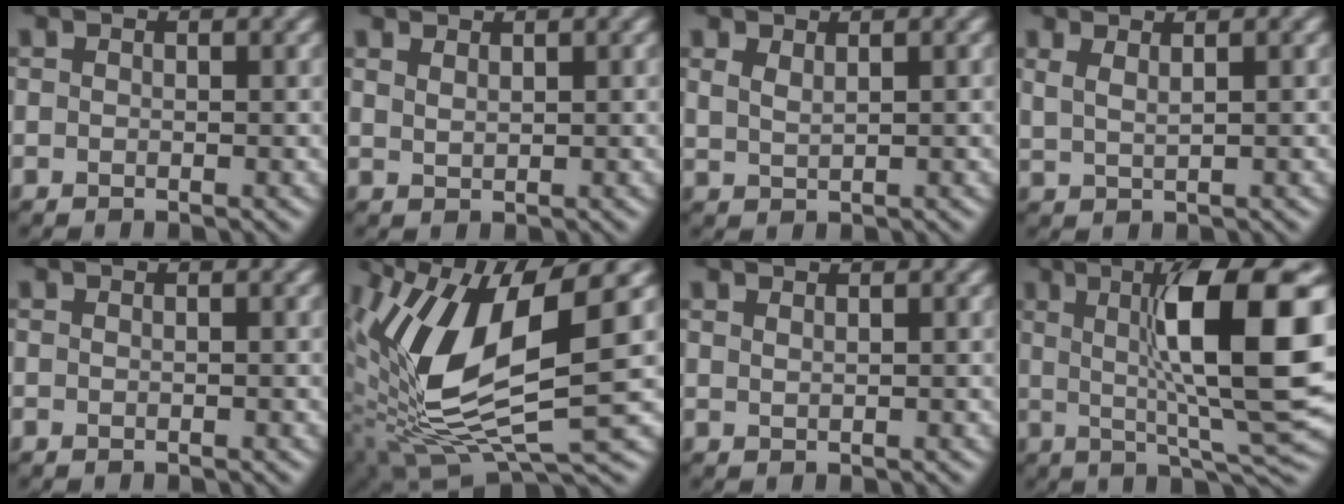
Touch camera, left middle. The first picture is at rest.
{"total": 1.1, "force": [0.8, 0.4, 0.5], "torque": [-0.003, 0.004, 0.014]}
{"total": 0.7, "force": [0.5, 0.2, 0.5], "torque": [-0.014, 0.001, 0.021]}
{"total": 1.4, "force": [0.8, 0.5, 1.1], "torque": [-0.014, 0.005, 0.019]}
{"total": 0.5, "force": [-0.5, 0.0, 0.1], "torque": [0.004, 0.004, -0.006]}
{"total": 12.4, "force": [1.5, 5.2, 11.1], "torque": [-0.240, -0.013, 0.034]}
{"total": 0.5, "force": [0.2, 0.3, 0.4], "torque": [0.004, 0.000, 0.000]}
{"total": 12.3, "force": [1.8, 2.5, 11.9], "torque": [-0.167, 0.010, 0.032]}